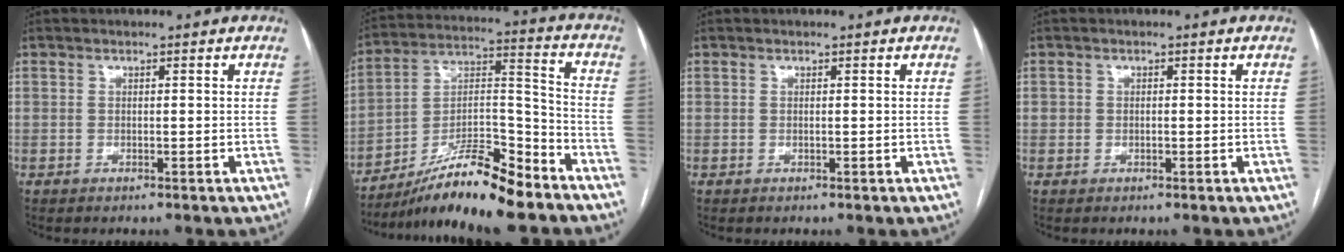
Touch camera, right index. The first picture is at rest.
{"total": 15.2, "force": [-12.2, 1.8, 8.9], "torque": [-0.153, 0.013, -0.208]}
{"total": 0.0}
{"total": 0.6, "force": [-0.1, 0.6, 0.2], "torque": [-0.001, 0.005, -0.002]}